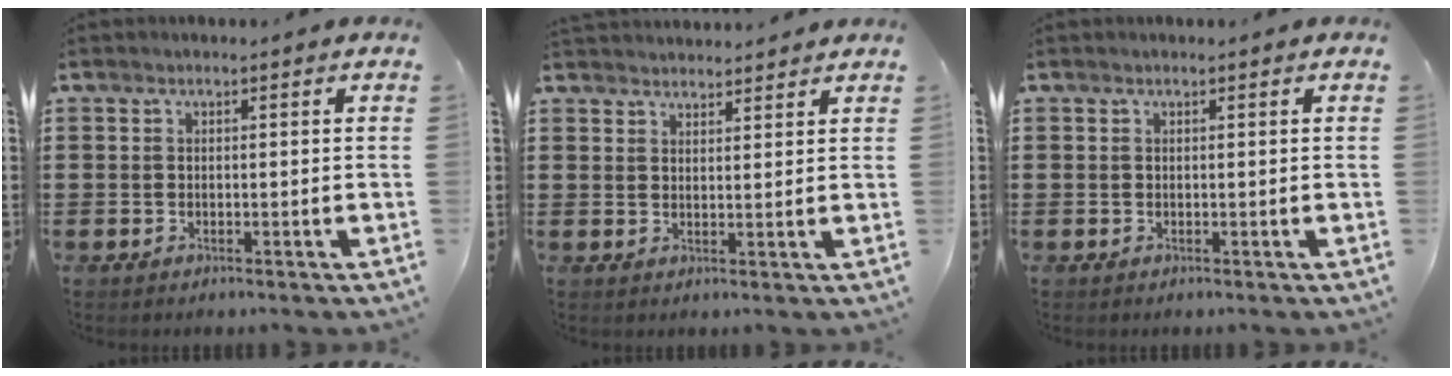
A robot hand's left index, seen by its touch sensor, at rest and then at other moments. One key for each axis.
{"total": 2.4, "fx": 2.4, "fy": 0.1, "fz": -0.2, "tx": -0.003, "ty": -0.007, "tz": 0.047}
{"total": 0.0}